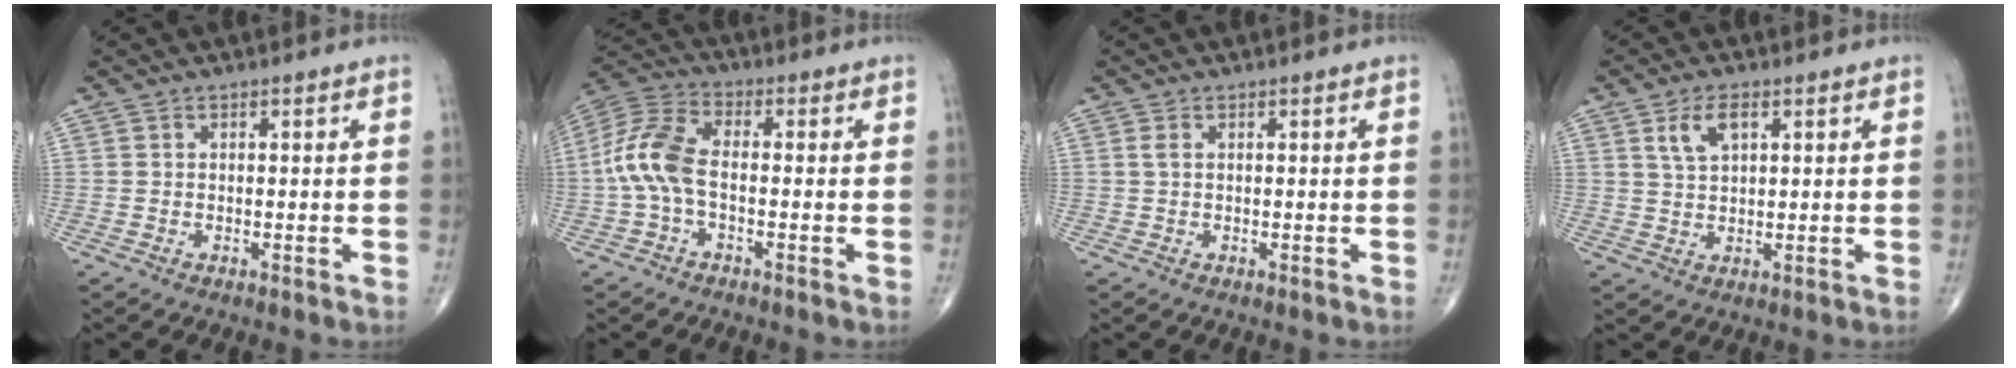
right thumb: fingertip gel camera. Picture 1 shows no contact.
{"total": 9.5, "force": [-1.3, 4.8, 8.1], "torque": [-0.181, 0.028, -0.036]}
{"total": 0.9, "force": [0.3, 0.5, 0.7], "torque": [-0.019, 0.009, 0.009]}
{"total": 5.0, "force": [2.2, 2.5, 3.7], "torque": [-0.065, -0.001, 0.047]}